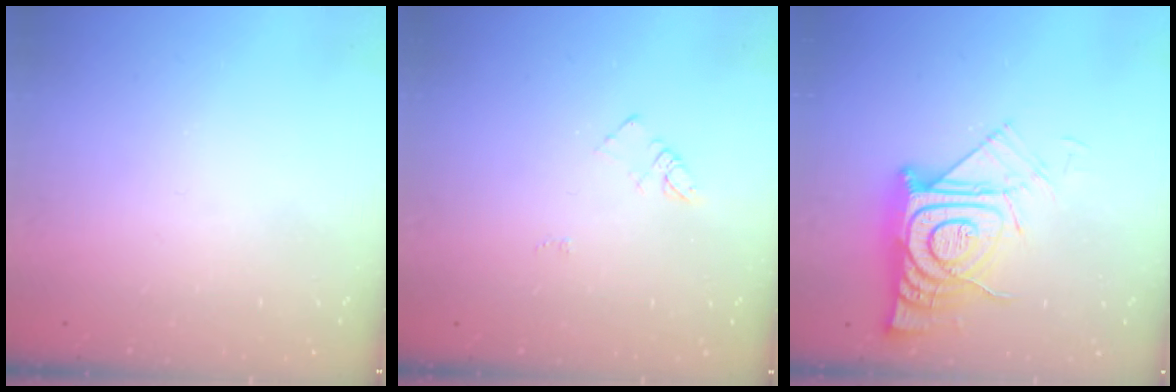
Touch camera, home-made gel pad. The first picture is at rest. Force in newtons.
{"total": 3.8, "press": 3.8, "slide": 0.4}
{"total": 14.2, "press": 14.2, "slide": 1.1}